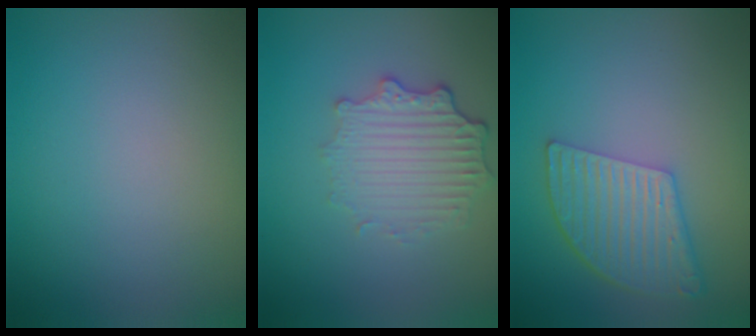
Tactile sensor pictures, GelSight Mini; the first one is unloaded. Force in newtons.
{"total": 3.6, "press": 2.9, "slide": 2.2}
{"total": 5.3, "press": 4.1, "slide": 3.3}